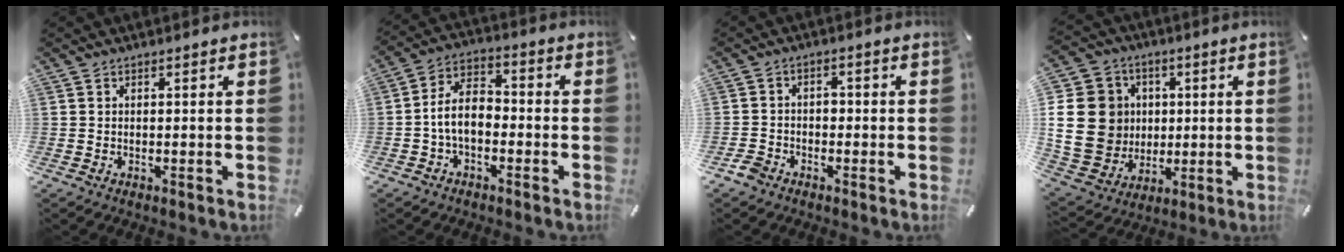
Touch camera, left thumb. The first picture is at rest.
{"total": 8.5, "force": [-2.8, 5.1, 6.1], "torque": [-0.136, 0.016, -0.054]}
{"total": 3.7, "force": [-2.1, 2.8, 1.1], "torque": [-0.018, 0.012, -0.042]}
{"total": 18.4, "force": [1.5, 16.4, 8.2], "torque": [-0.170, 0.004, 0.032]}